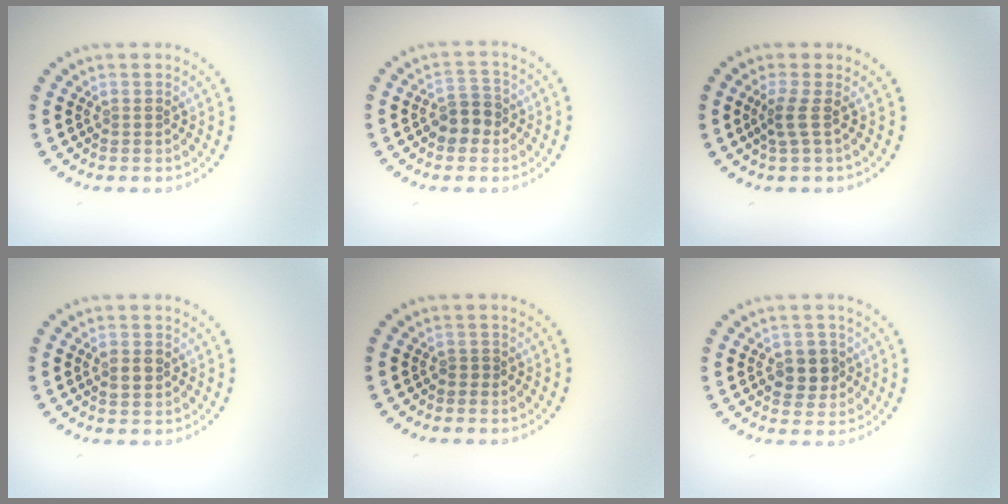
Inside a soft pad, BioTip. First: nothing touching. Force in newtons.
{"total": 2.7, "press": 2.5, "slide": 0.9}
{"total": 1.8, "press": 1.1, "slide": 1.4}
{"total": 1.5, "press": 1.5, "slide": 0.0}
{"total": 0.5, "press": 0.2, "slide": 0.5}
{"total": 2.9, "press": 2.8, "slide": 0.8}